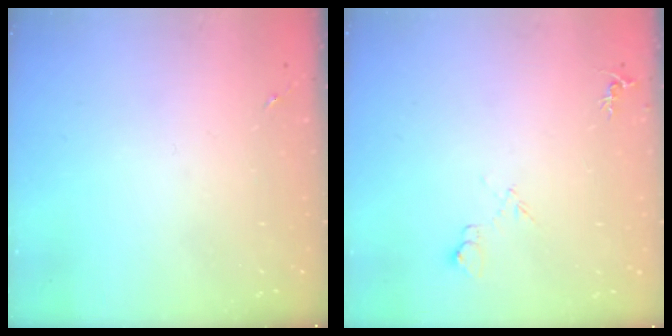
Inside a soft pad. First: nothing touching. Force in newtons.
{"total": 5.7, "press": 5.6, "slide": 1.2}